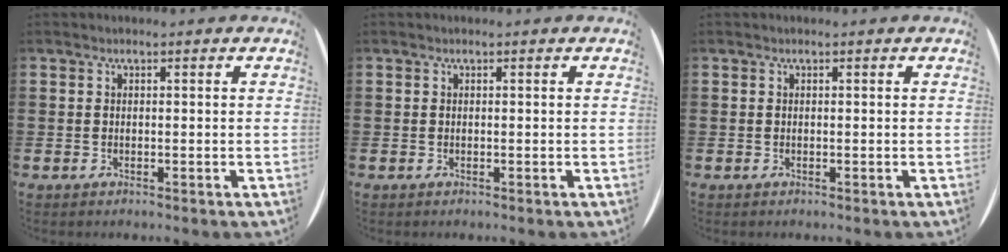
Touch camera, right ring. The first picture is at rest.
{"total": 0.0}
{"total": 0.0}